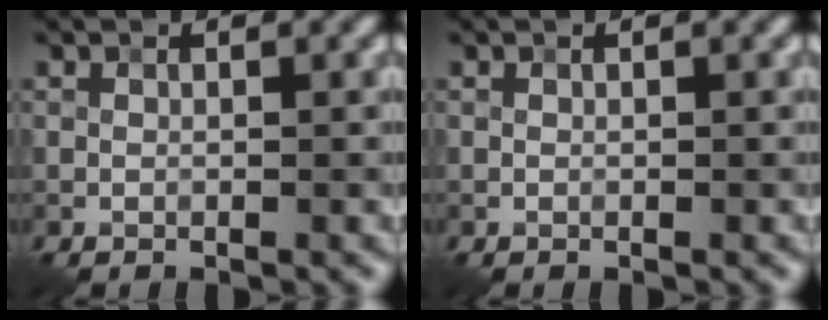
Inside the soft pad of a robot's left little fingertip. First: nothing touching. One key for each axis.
{"total": 0.0}